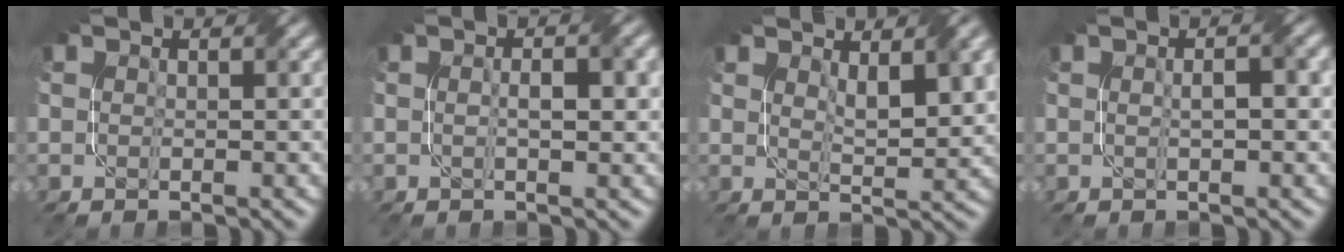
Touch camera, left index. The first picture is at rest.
{"total": 2.6, "force": [0.1, 0.7, 2.5], "torque": [-0.036, 0.001, -0.001]}
{"total": 4.0, "force": [1.9, 1.1, 3.3], "torque": [-0.060, -0.003, 0.035]}
{"total": 2.2, "force": [0.3, 0.6, 2.1], "torque": [-0.026, -0.002, 0.001]}